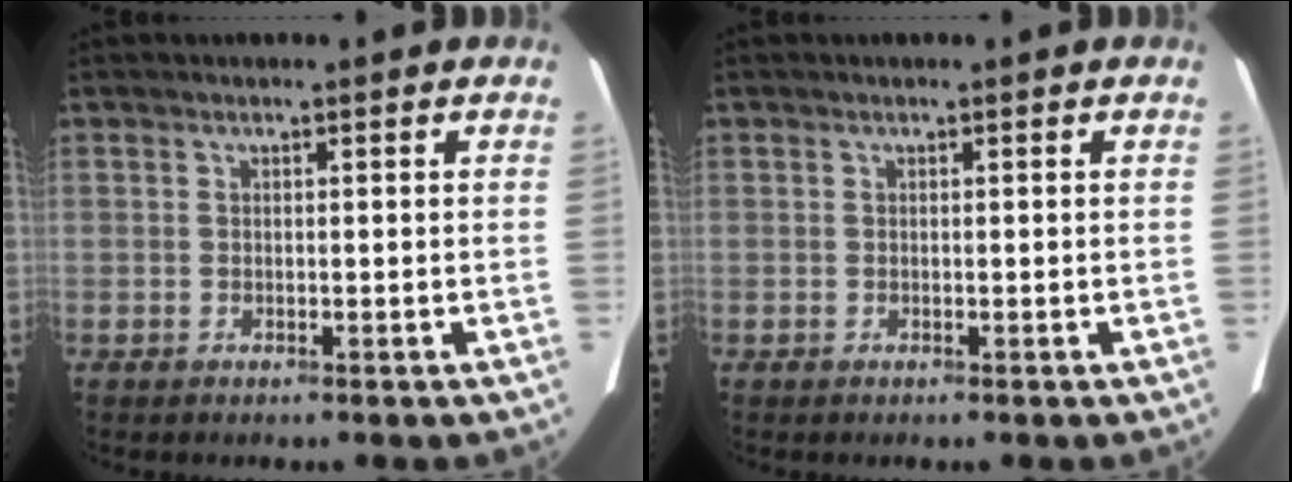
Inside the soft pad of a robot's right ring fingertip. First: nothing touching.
{"total": 0.0}